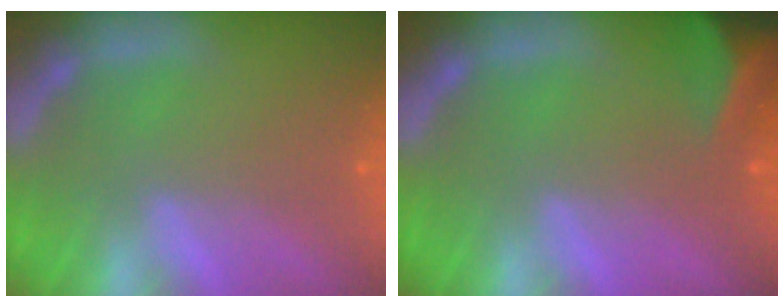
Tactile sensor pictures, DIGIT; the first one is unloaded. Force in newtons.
{"total": 7.0}